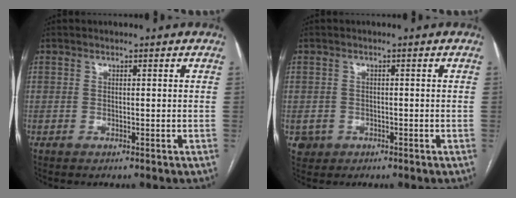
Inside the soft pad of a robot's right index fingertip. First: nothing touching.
{"total": 2.7, "force": [-1.0, 2.5, 0.3], "torque": [-0.001, 0.007, -0.012]}